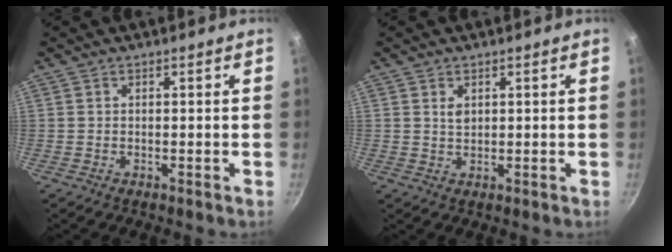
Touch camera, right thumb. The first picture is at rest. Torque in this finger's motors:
{"motor_torque": [0.09, 0.05, 0.40, 0.10, 0.08]}